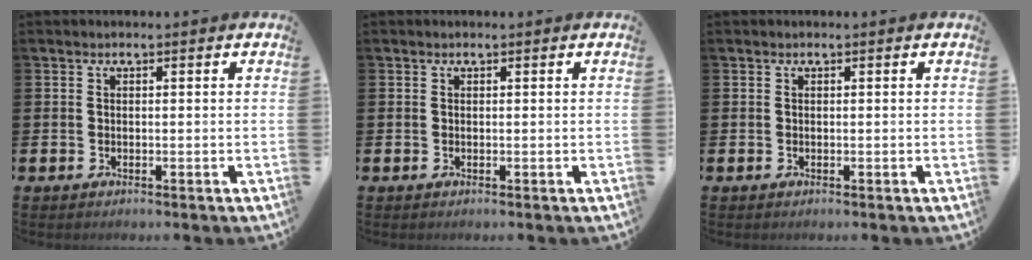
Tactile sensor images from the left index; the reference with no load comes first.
{"total": 0.0}
{"total": 0.0}